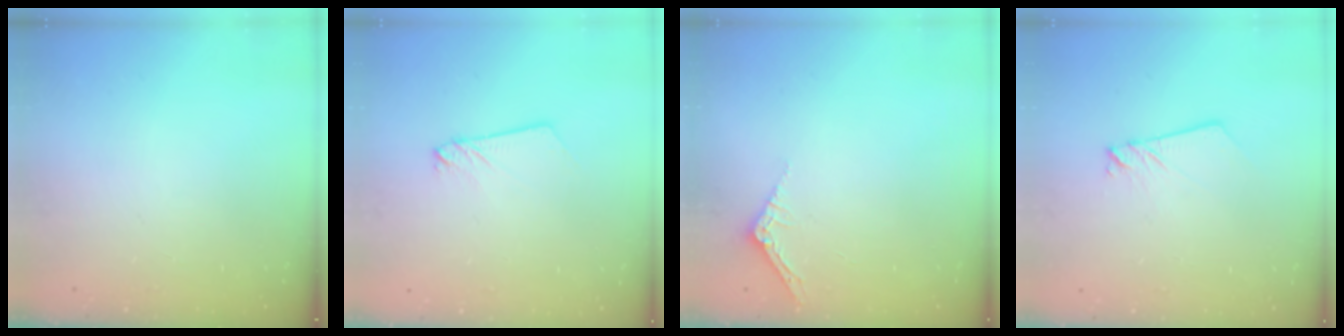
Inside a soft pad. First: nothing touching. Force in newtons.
{"total": 2.2, "press": 2.2, "slide": 0.1}
{"total": 2.5, "press": 2.5, "slide": 0.2}
{"total": 2.4, "press": 2.4, "slide": 0.2}